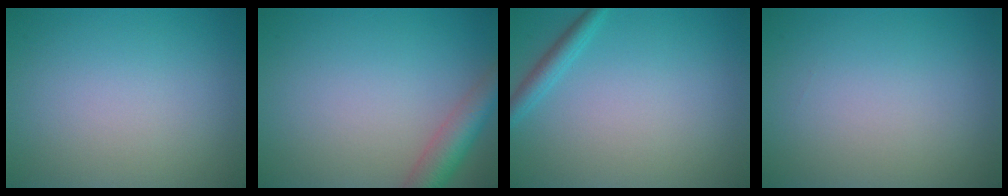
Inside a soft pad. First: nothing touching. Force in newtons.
{"total": 3.9, "press": 3.9, "slide": 0.3}
{"total": 1.8, "press": 1.7, "slide": 0.1}
{"total": 0.0}